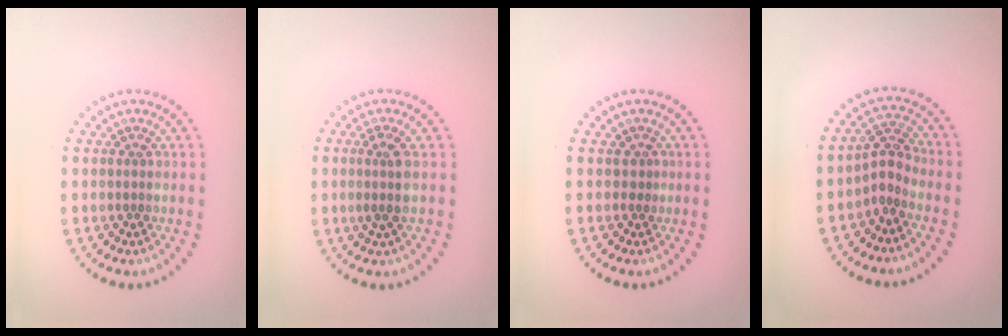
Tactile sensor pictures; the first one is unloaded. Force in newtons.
{"total": 2.0, "press": 1.6, "slide": 1.1}
{"total": 0.6, "press": 0.3, "slide": 0.5}
{"total": 2.1, "press": 1.5, "slide": 1.5}